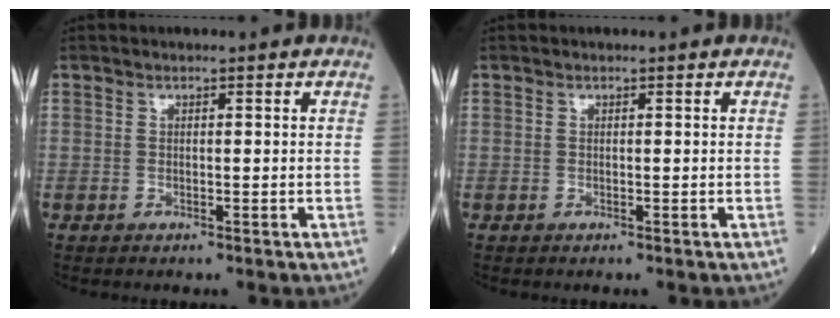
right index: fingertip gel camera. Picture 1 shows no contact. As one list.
[{"total": 0.0}]